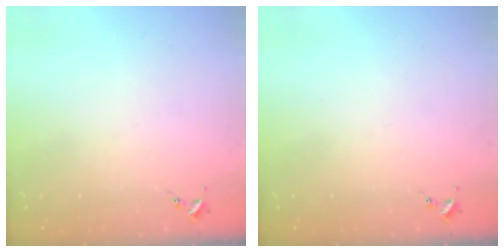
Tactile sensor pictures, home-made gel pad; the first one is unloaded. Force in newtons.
{"total": 0.0}